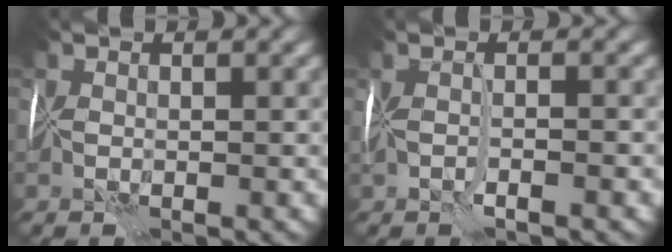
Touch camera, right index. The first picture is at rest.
{"total": 1.4, "force": [-0.7, -1.1, 0.3], "torque": [-0.007, -0.005, -0.015]}